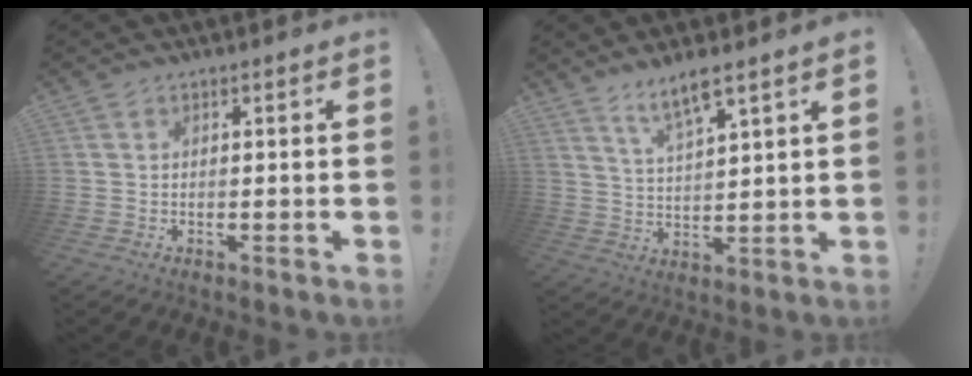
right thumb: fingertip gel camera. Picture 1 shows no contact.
{"total": 7.7, "force": [5.9, 0.9, 4.8], "torque": [-0.085, -0.031, 0.101]}